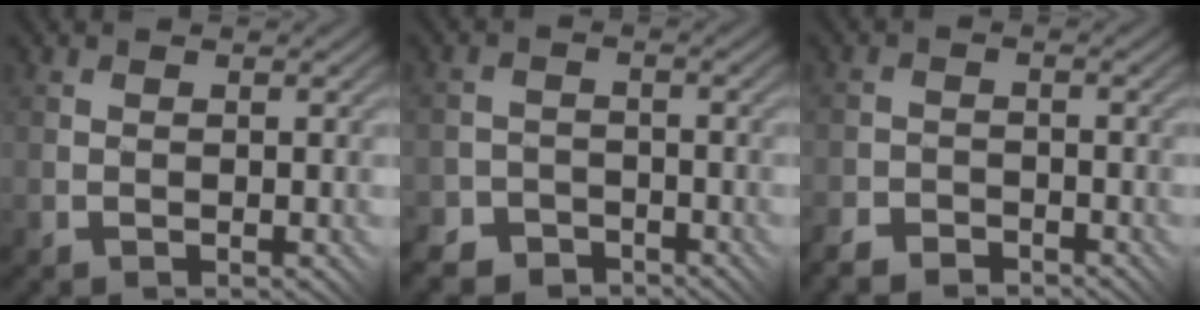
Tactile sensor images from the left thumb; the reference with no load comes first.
{"total": 6.0, "force": [-5.1, 3.1, 0.3], "torque": [0.006, 0.000, -0.084]}
{"total": 3.5, "force": [-3.3, 1.1, 0.8], "torque": [-0.016, 0.002, -0.067]}